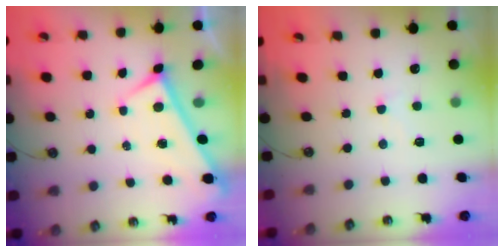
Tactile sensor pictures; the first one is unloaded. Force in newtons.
{"total": 2.1, "press": 2.1, "slide": 0.5}